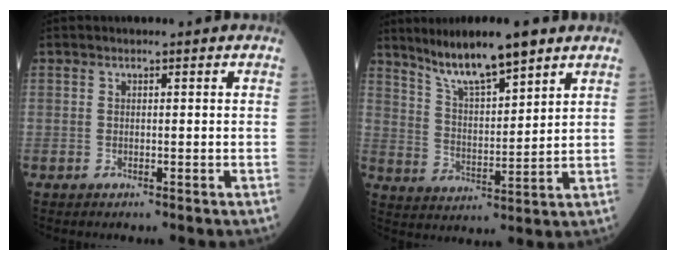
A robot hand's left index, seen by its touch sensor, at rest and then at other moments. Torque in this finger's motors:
{"motor_torque": [0.21, -0.48, 0.40, 0.09]}